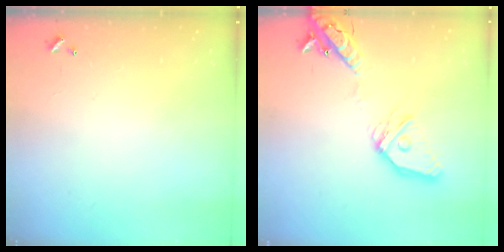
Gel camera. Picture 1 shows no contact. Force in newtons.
{"total": 18.2, "press": 18.0, "slide": 3.2}